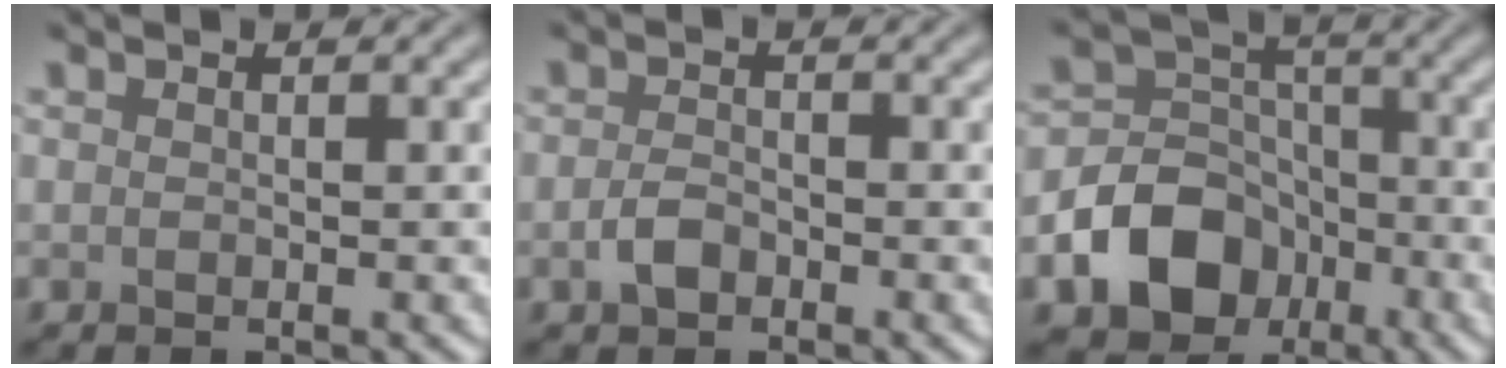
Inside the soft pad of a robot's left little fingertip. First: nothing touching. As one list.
[{"total": 1.7, "force": [-0.8, 1.0, 1.1], "torque": [-0.024, 0.000, -0.019]}, {"total": 12.0, "force": [-5.8, 9.6, 4.2], "torque": [-0.072, -0.033, -0.121]}]